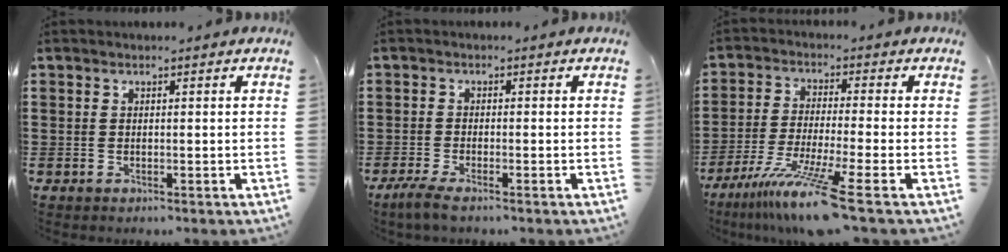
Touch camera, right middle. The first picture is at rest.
{"total": 2.1, "force": [-1.6, 0.1, 1.4], "torque": [-0.037, -0.004, -0.034]}
{"total": 10.3, "force": [-7.2, -0.8, 7.4], "torque": [-0.147, -0.018, -0.143]}